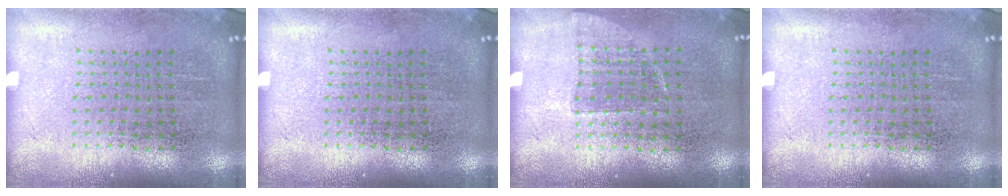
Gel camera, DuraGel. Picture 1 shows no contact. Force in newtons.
{"total": 0.0}
{"total": 0.7, "press": 0.6, "slide": 0.3}
{"total": 0.0}